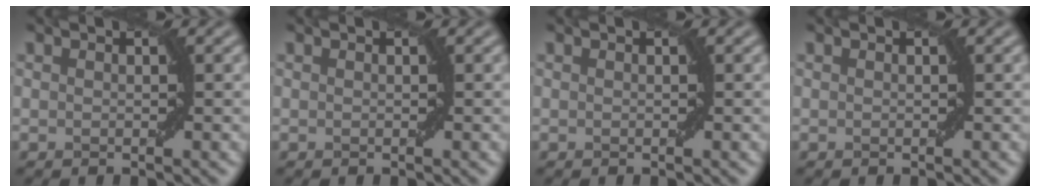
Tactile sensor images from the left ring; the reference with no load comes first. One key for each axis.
{"total": 0.0}
{"total": 0.0}
{"total": 0.0}